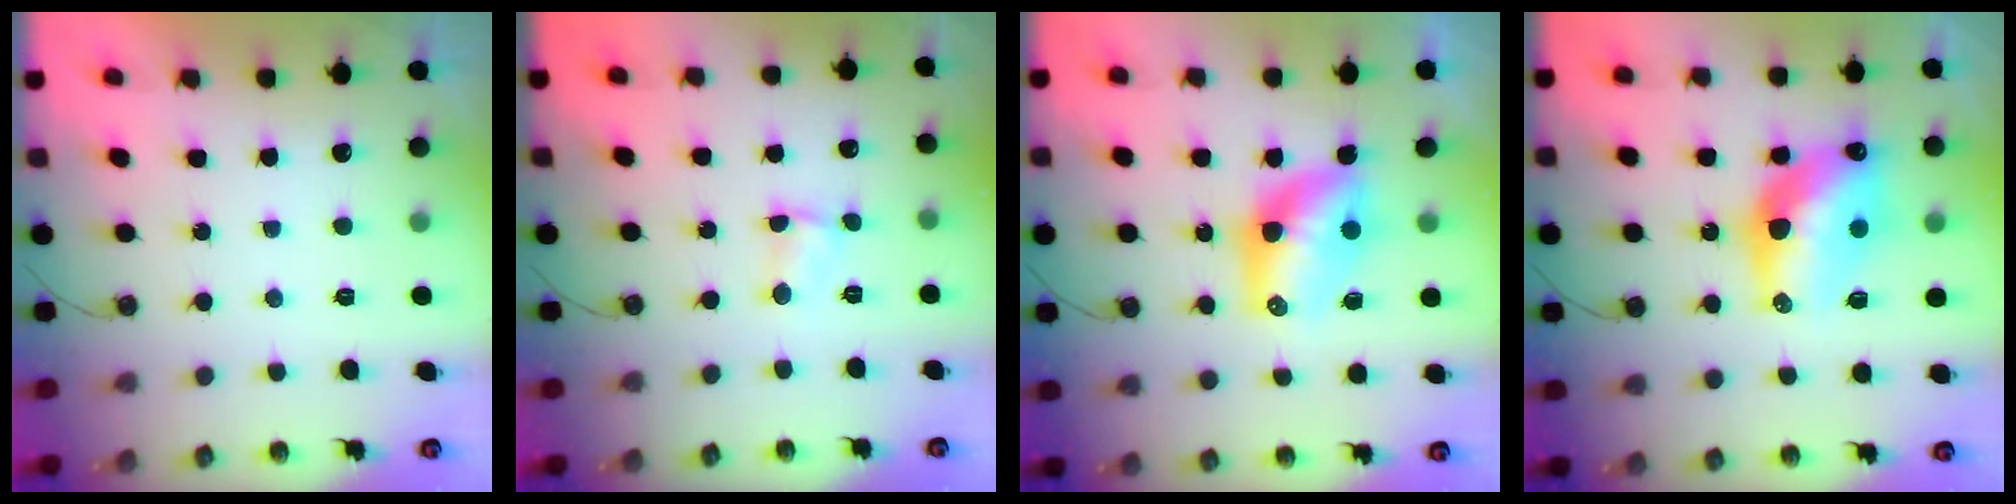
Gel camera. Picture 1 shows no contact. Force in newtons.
{"total": 3.3, "press": 3.3, "slide": 0.4}
{"total": 10.1, "press": 10.1, "slide": 0.6}
{"total": 14.6, "press": 14.6, "slide": 1.3}